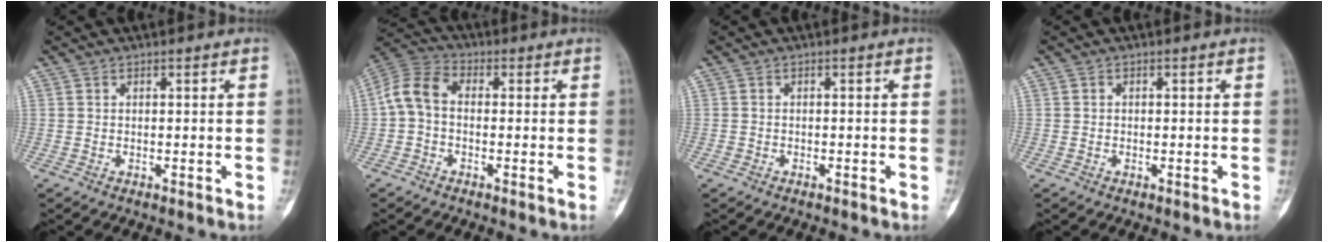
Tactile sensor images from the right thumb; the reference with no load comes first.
{"total": 8.3, "force": [-0.5, 5.9, 5.8], "torque": [-0.111, 0.027, -0.024]}
{"total": 0.8, "force": [-0.6, 0.6, 0.0], "torque": [-0.001, 0.005, -0.014]}
{"total": 0.7, "force": [-0.2, 0.6, 0.0], "torque": [0.008, 0.005, -0.006]}